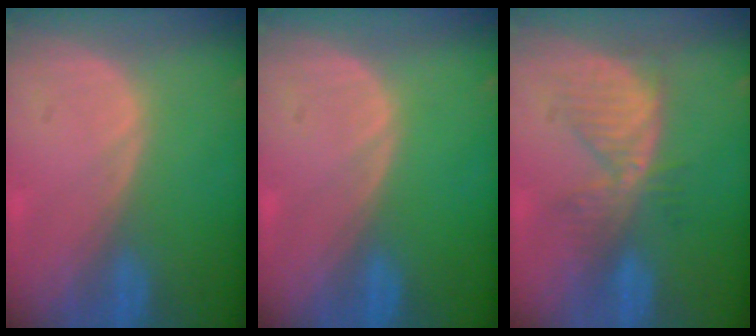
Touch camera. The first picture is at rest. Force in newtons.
{"total": 0.0}
{"total": 6.0, "press": 5.9, "slide": 1.1}